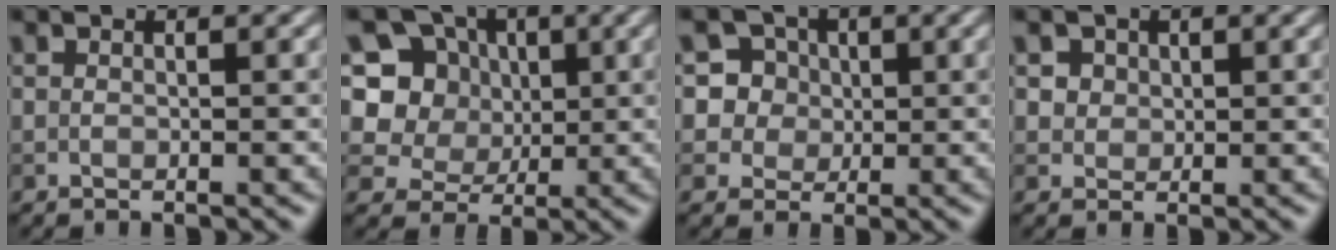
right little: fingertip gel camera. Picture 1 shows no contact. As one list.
[{"total": 8.0, "force": [2.6, 6.9, 3.0], "torque": [-0.060, 0.011, 0.034]}, {"total": 7.2, "force": [2.5, 6.5, 1.9], "torque": [-0.041, 0.032, 0.029]}, {"total": 2.7, "force": [1.3, 2.1, 1.1], "torque": [-0.026, 0.001, 0.027]}]